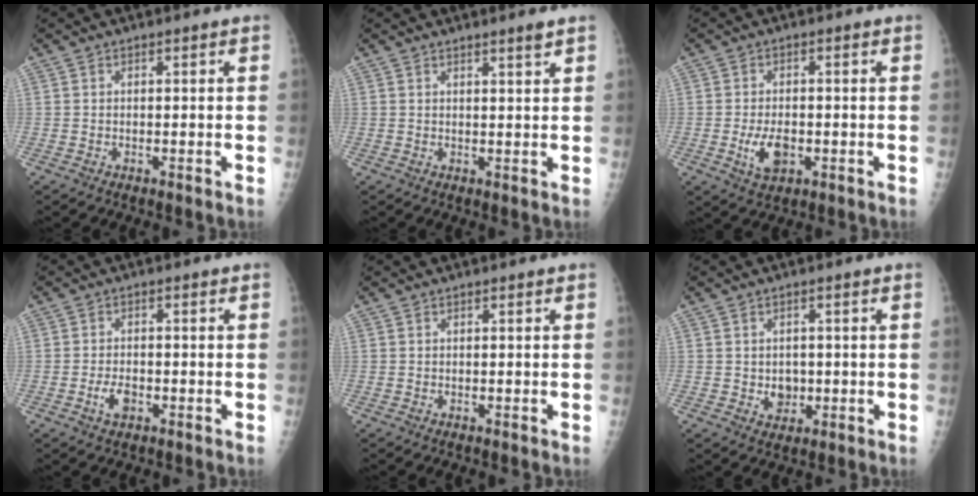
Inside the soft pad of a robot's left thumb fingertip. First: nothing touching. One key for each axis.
{"total": 1.8, "fx": 1.4, "fy": -0.2, "fz": 1.0, "tx": -0.012, "ty": -0.013, "tz": 0.023}
{"total": 5.4, "fx": -1.4, "fy": 3.2, "fz": 4.2, "tx": -0.072, "ty": -0.001, "tz": -0.020}
{"total": 3.2, "fx": -1.3, "fy": 1.8, "fz": 2.3, "tx": -0.041, "ty": 0.006, "tz": -0.023}
{"total": 0.0}
{"total": 3.5, "fx": -0.3, "fy": 3.0, "fz": 1.8, "tx": -0.009, "ty": 0.001, "tz": 0.003}